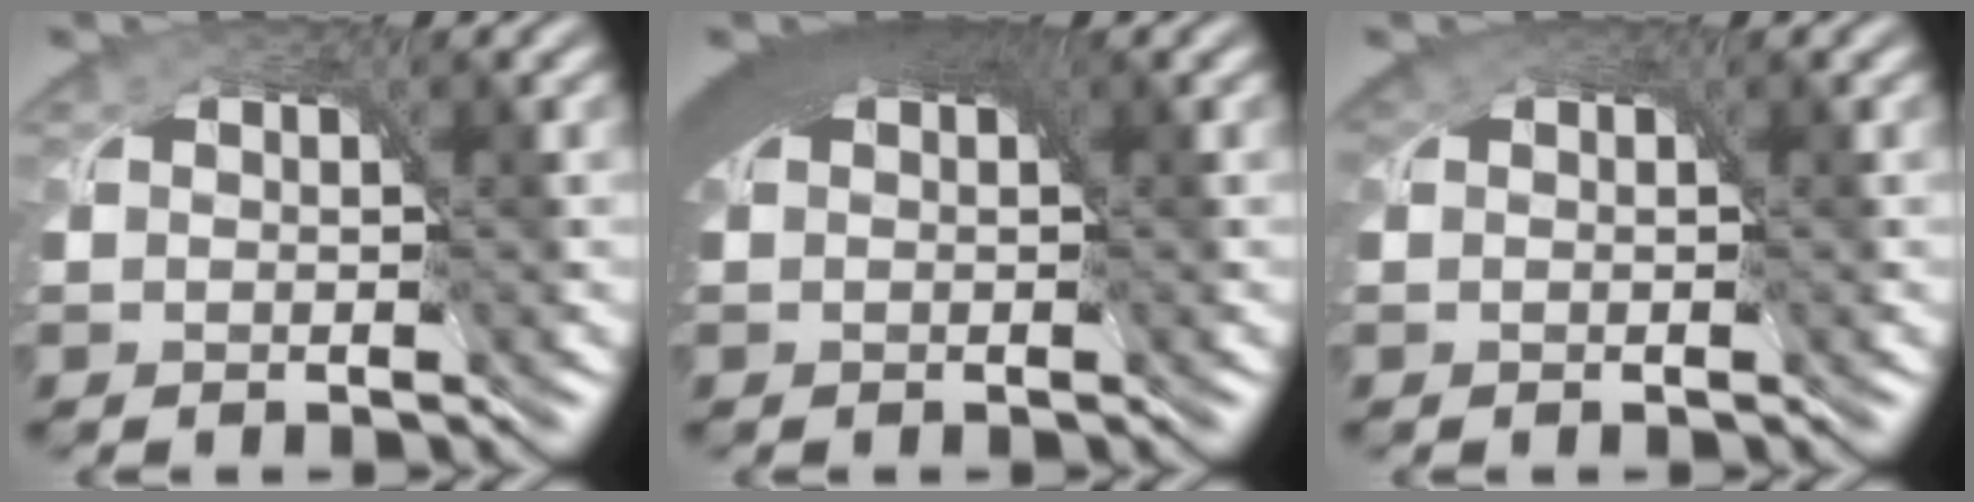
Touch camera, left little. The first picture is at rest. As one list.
[{"total": 8.1, "force": [2.9, 4.0, 6.4], "torque": [-0.098, 0.019, 0.031]}, {"total": 1.8, "force": [1.0, 1.2, 1.0], "torque": [-0.019, 0.004, 0.011]}]